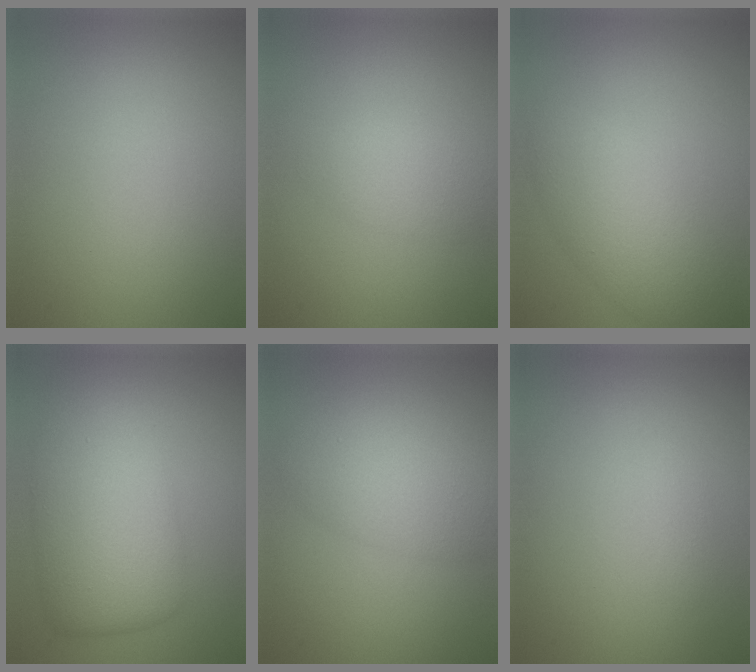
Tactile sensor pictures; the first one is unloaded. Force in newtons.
{"total": 2.2, "press": 2.2, "slide": 0.1}
{"total": 4.8, "press": 4.8, "slide": 0.2}
{"total": 8.2, "press": 8.2, "slide": 0.2}
{"total": 4.5, "press": 4.5, "slide": 0.2}
{"total": 0.7, "press": 0.7, "slide": 0.1}